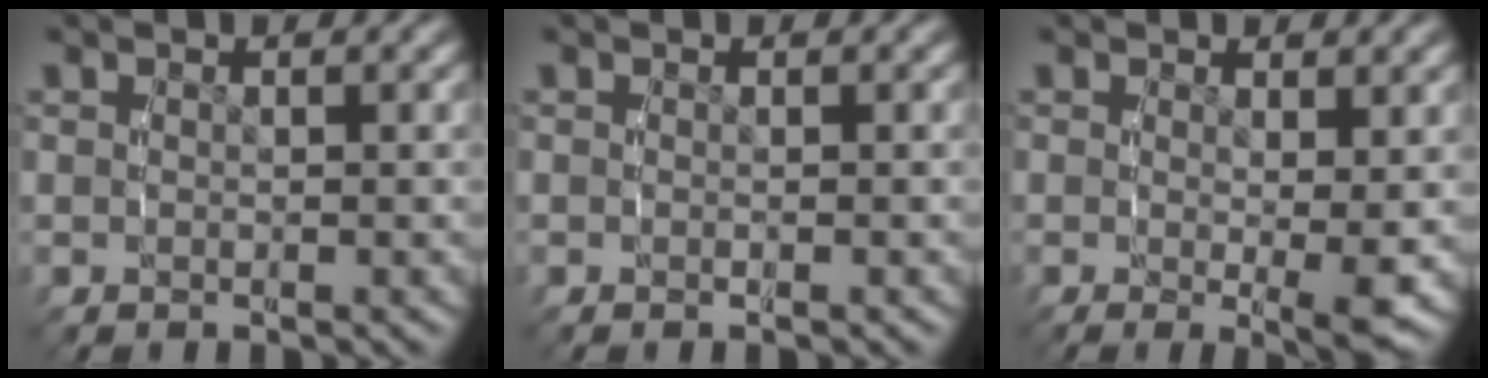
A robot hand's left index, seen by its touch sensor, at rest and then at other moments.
{"total": 0.0}
{"total": 2.3, "force": [0.1, -0.2, 2.2], "torque": [-0.028, -0.011, 0.001]}